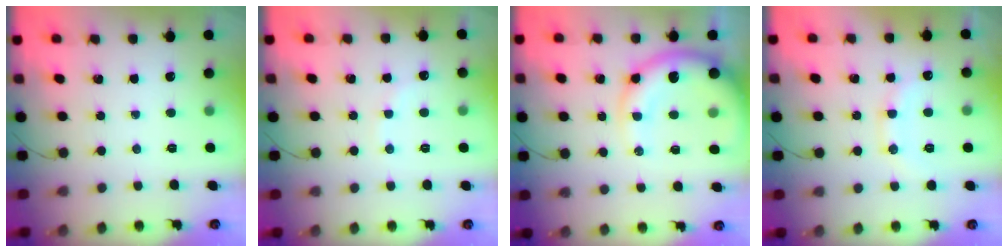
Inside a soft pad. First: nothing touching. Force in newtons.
{"total": 5.9, "press": 5.7, "slide": 1.4}
{"total": 13.4, "press": 13.1, "slide": 3.0}
{"total": 11.5, "press": 11.5, "slide": 1.1}